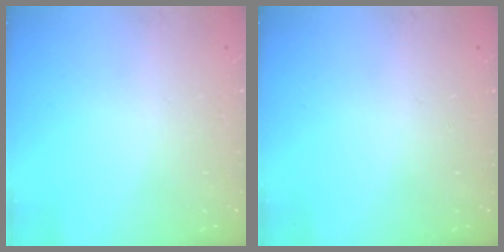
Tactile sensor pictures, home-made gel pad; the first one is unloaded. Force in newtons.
{"total": 0.0}